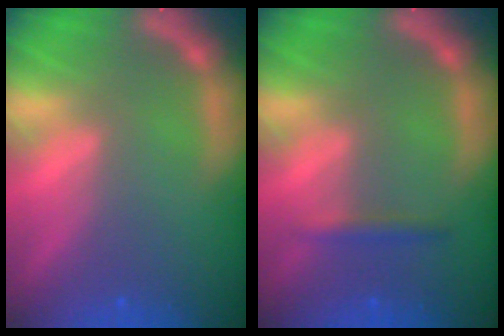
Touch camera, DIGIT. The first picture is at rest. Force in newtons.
{"total": 1.4}